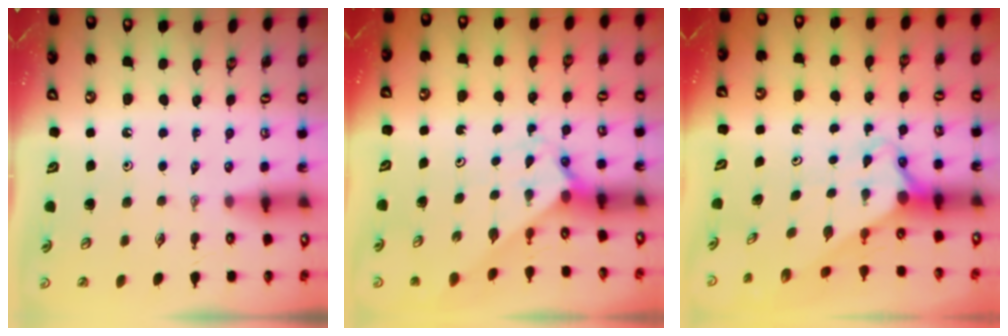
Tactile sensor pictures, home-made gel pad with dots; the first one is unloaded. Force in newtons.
{"total": 2.1, "press": 2.1, "slide": 0.2}
{"total": 2.8, "press": 2.8, "slide": 0.2}